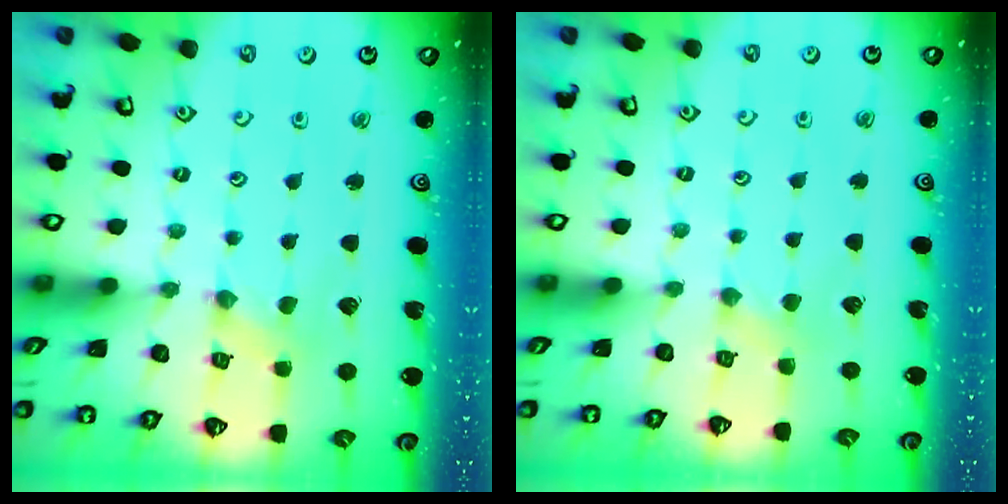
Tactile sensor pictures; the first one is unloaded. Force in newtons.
{"total": 1.2, "press": 1.1, "slide": 0.3}